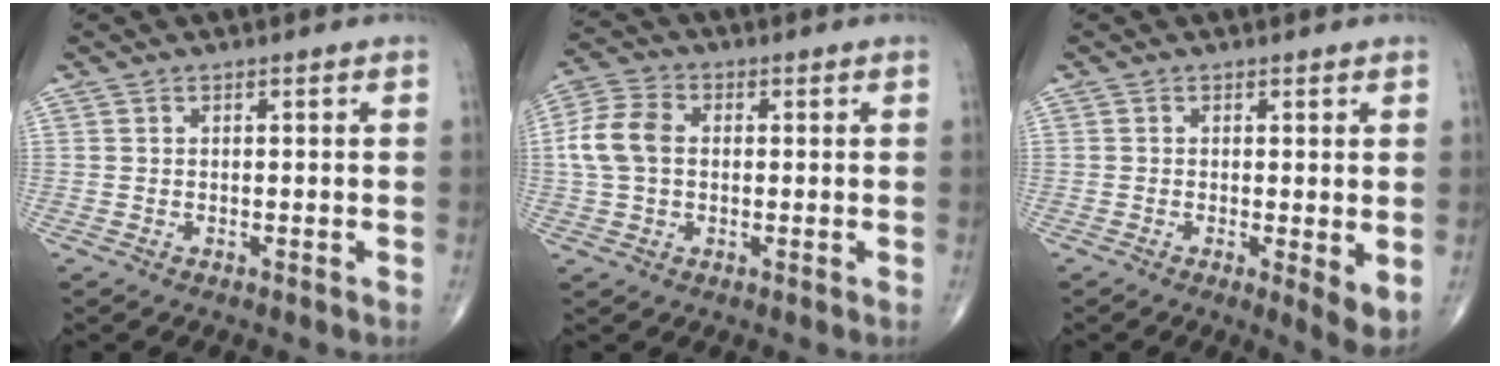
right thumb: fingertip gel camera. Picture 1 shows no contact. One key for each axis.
{"total": 8.2, "fx": 0.5, "fy": 5.9, "fz": 5.8, "tx": -0.124, "ty": 0.019, "tz": 0.004}
{"total": 4.5, "fx": -0.2, "fy": 1.3, "fz": 4.4, "tx": -0.068, "ty": -0.016, "tz": -0.006}